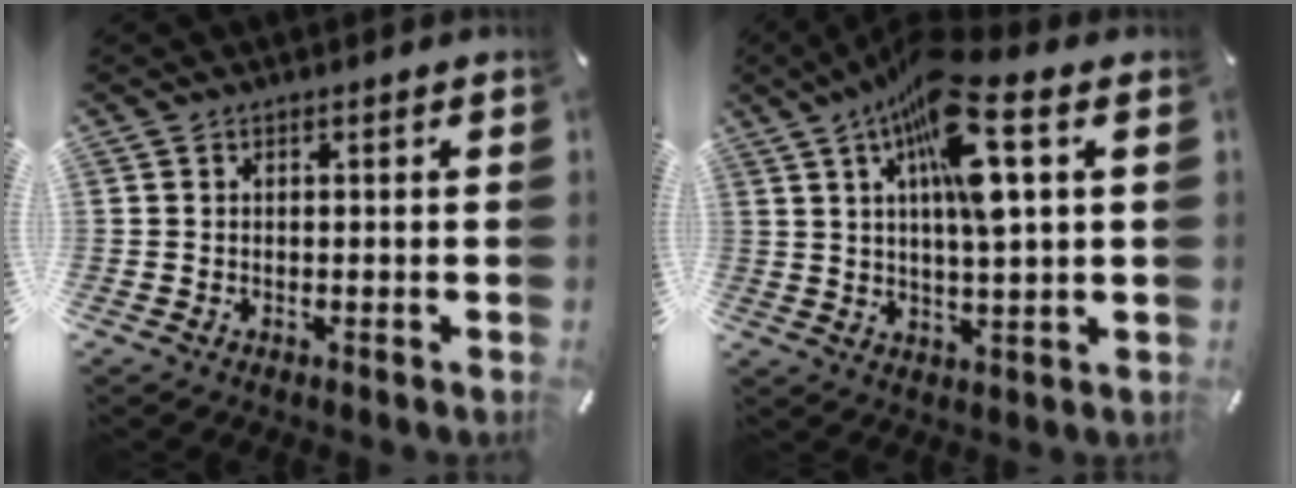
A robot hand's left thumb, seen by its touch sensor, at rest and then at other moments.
{"total": 14.9, "force": [6.4, 3.7, 13.0], "torque": [-0.227, -0.021, 0.100]}